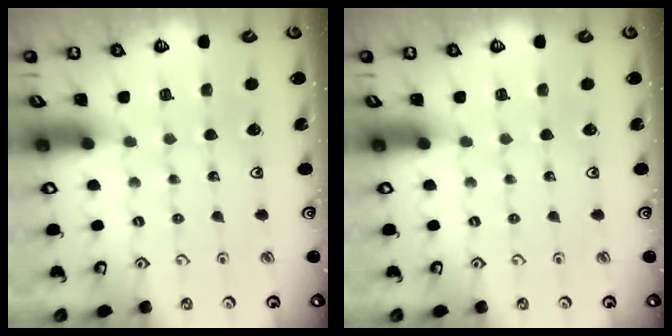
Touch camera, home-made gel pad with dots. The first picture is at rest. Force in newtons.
{"total": 0.0}